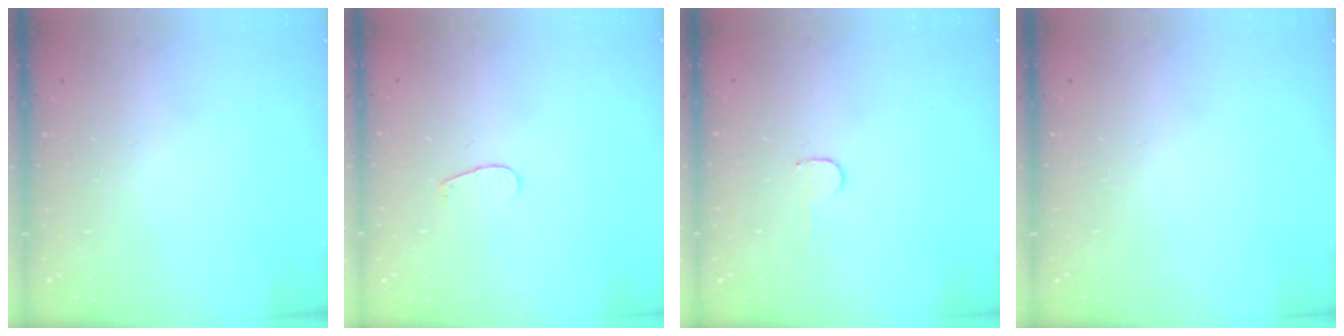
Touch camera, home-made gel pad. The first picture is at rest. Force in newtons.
{"total": 2.6, "press": 2.5, "slide": 0.3}
{"total": 3.2, "press": 3.1, "slide": 0.3}
{"total": 0.0}